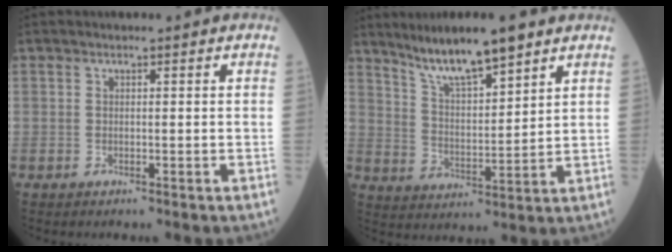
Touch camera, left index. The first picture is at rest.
{"total": 10.6, "force": [8.3, 1.1, 6.5], "torque": [-0.121, 0.005, 0.154]}